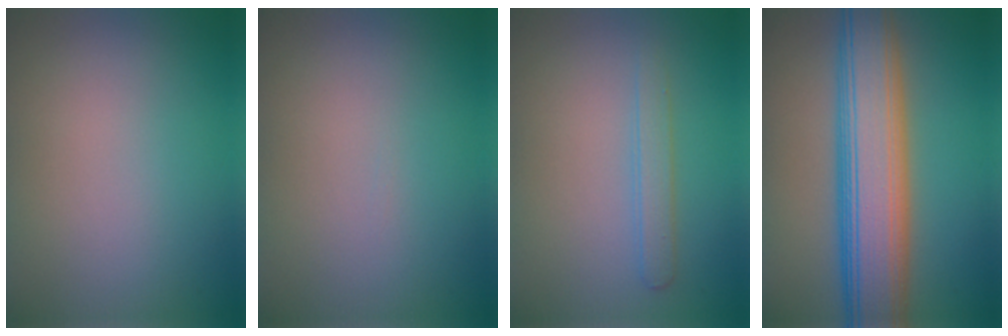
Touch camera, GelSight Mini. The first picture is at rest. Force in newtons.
{"total": 0.0}
{"total": 1.6, "press": 1.6, "slide": 0.1}
{"total": 9.9, "press": 9.9, "slide": 0.4}